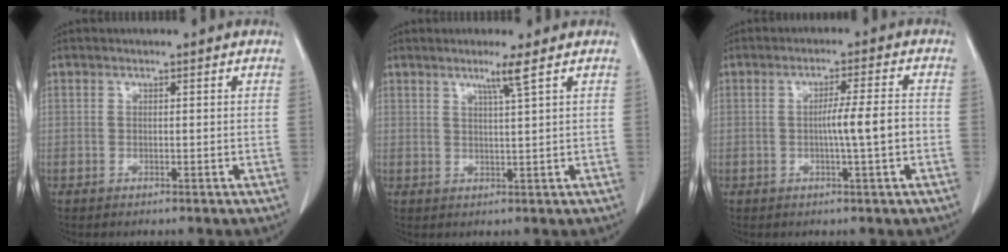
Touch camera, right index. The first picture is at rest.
{"total": 2.9, "force": [1.7, -1.0, 2.1], "torque": [-0.042, -0.008, 0.035]}
{"total": 5.6, "force": [-1.0, -0.4, 5.5], "torque": [-0.086, 0.001, -0.017]}